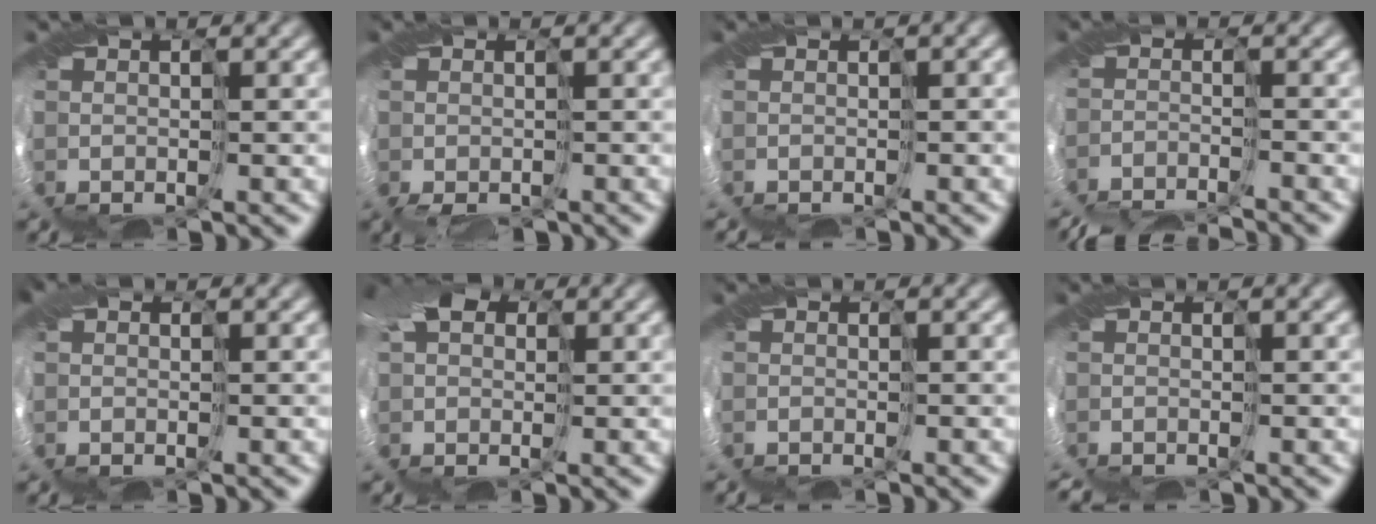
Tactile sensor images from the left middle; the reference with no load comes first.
{"total": 2.5, "force": [-2.4, 0.1, -0.4], "torque": [-0.008, -0.027, -0.023]}
{"total": 2.6, "force": [-1.9, -1.4, -1.1], "torque": [0.011, -0.016, -0.012]}
{"total": 9.0, "force": [-9.0, -0.4, -0.2], "torque": [-0.014, -0.029, -0.125]}
{"total": 0.6, "force": [-0.1, 0.5, 0.3], "torque": [-0.027, 0.000, 0.016]}
{"total": 5.4, "force": [1.8, 3.9, 3.2], "torque": [-0.098, 0.015, 0.030]}
{"total": 3.2, "force": [-2.0, -1.7, -1.9], "torque": [0.022, -0.020, -0.011]}
{"total": 2.9, "force": [-2.1, -1.5, -1.3], "torque": [0.012, -0.018, -0.018]}